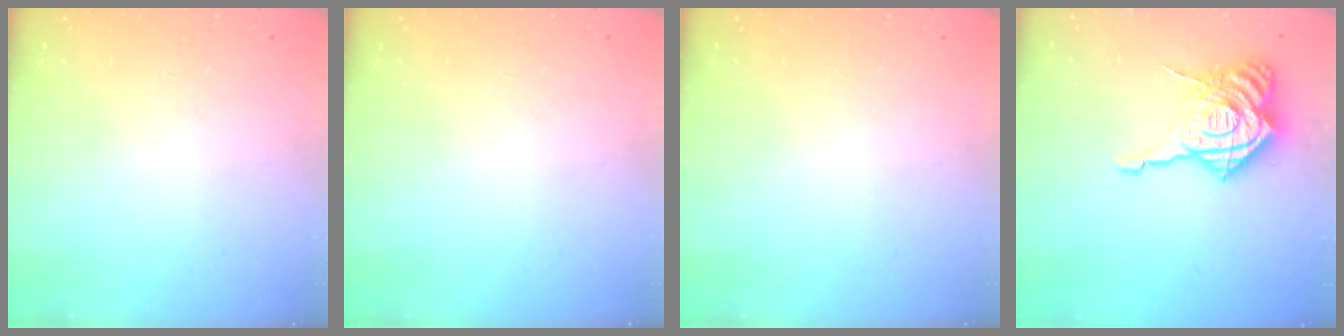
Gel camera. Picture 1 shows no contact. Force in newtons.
{"total": 0.0}
{"total": 0.0}
{"total": 19.7, "press": 19.6, "slide": 2.2}